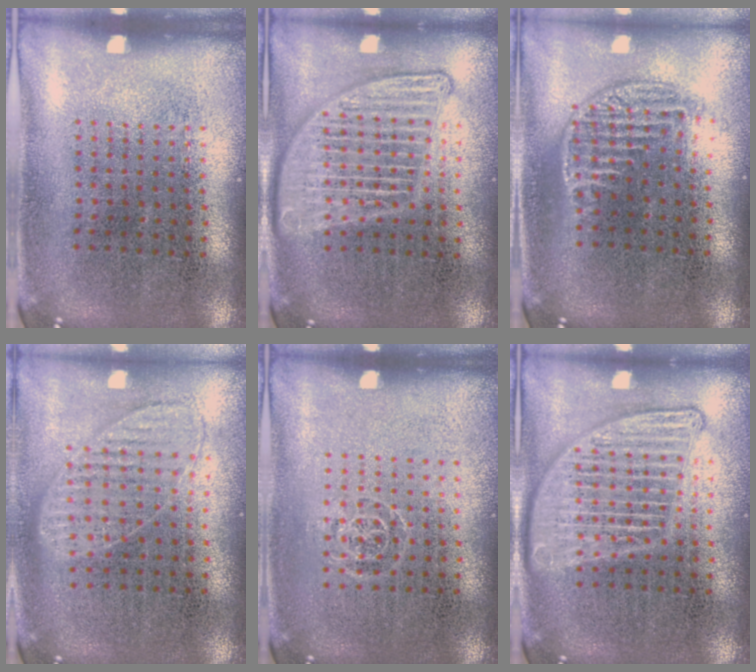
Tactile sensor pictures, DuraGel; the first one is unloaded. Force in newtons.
{"total": 3.0, "press": 3.0, "slide": 0.3}
{"total": 1.2, "press": 1.0, "slide": 0.6}
{"total": 0.9, "press": 0.9, "slide": 0.2}
{"total": 0.6, "press": 0.5, "slide": 0.3}
{"total": 3.0, "press": 3.0, "slide": 0.3}